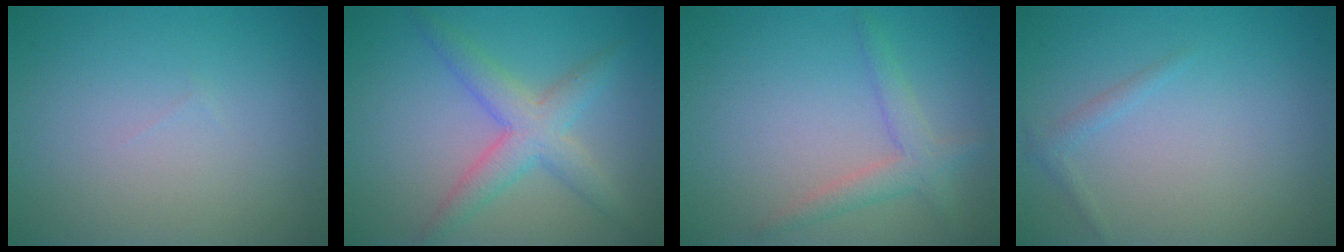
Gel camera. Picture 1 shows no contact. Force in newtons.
{"total": 3.0, "press": 3.0, "slide": 0.3}
{"total": 2.4, "press": 2.4, "slide": 0.2}
{"total": 0.9, "press": 0.9, "slide": 0.1}